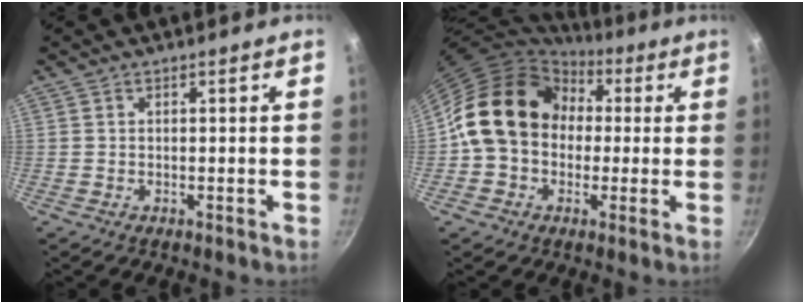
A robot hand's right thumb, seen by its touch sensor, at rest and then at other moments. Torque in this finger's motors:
{"motor_torque": [1.85, 3.15, 1.46, -0.36, 0.56]}